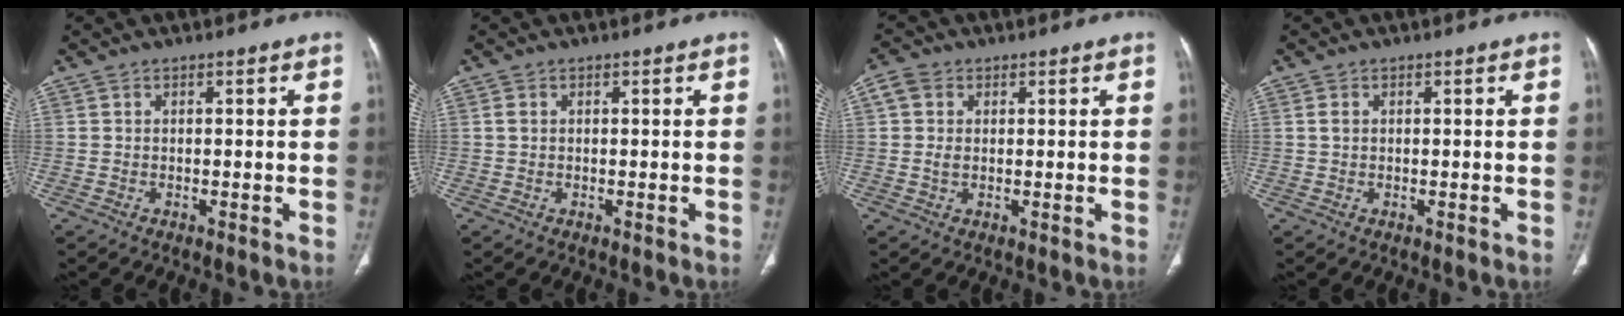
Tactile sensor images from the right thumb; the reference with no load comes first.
{"total": 0.9, "force": [0.2, 0.7, 0.6], "torque": [-0.014, 0.004, 0.006]}
{"total": 3.9, "force": [0.9, 3.0, 2.4], "torque": [-0.049, 0.006, 0.014]}
{"total": 1.1, "force": [0.2, 0.8, 0.8], "torque": [-0.015, 0.002, 0.007]}